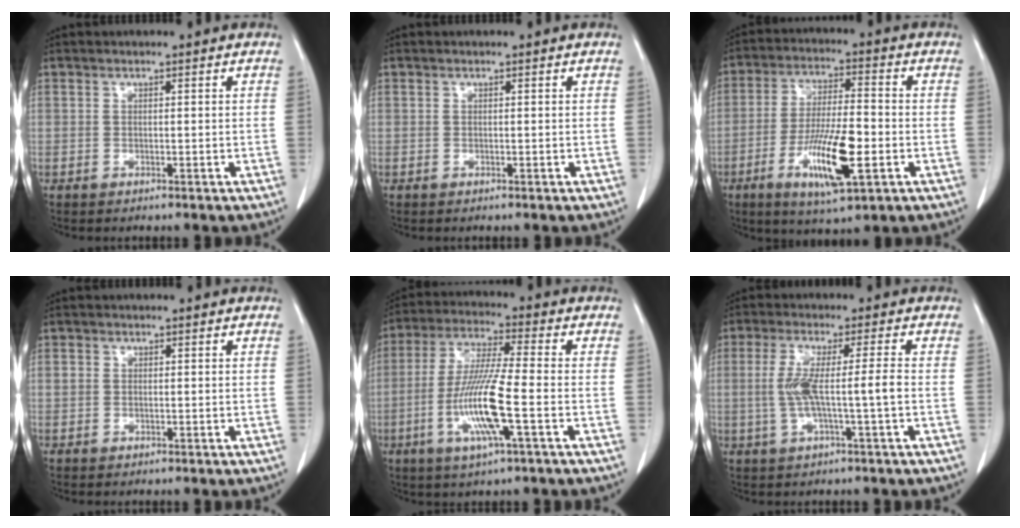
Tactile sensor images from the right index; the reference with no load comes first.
{"total": 0.0}
{"total": 12.4, "force": [-4.1, 2.3, 11.4], "torque": [-0.218, -0.013, -0.069]}
{"total": 0.9, "force": [0.1, 0.8, 0.4], "torque": [-0.007, 0.007, 0.001]}
{"total": 12.2, "force": [-3.4, 0.3, 11.7], "torque": [-0.240, -0.012, -0.071]}
{"total": 6.7, "force": [-0.8, -0.5, 6.6], "torque": [-0.136, 0.004, -0.012]}